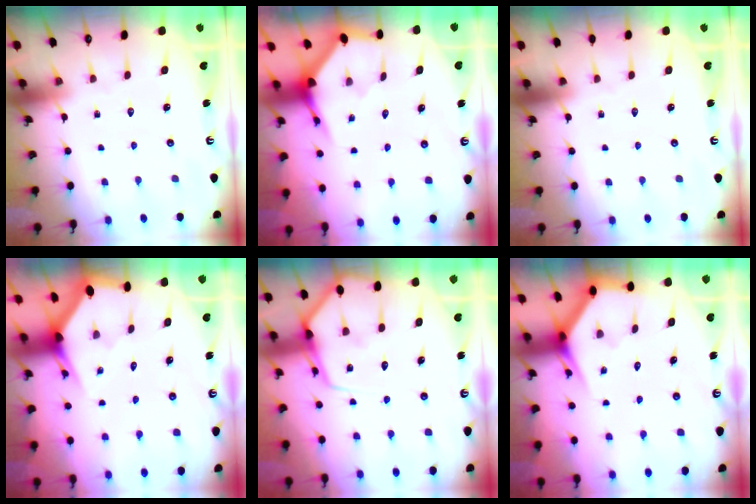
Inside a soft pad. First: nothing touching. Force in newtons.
{"total": 3.9, "press": 3.9, "slide": 0.3}
{"total": 0.0}
{"total": 2.8, "press": 2.8, "slide": 0.2}
{"total": 9.0, "press": 8.9, "slide": 1.0}
{"total": 3.4, "press": 3.4, "slide": 0.2}